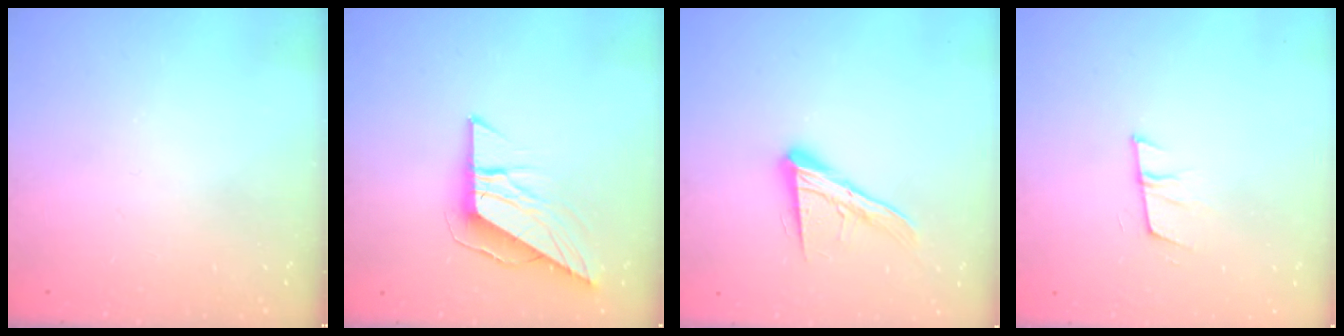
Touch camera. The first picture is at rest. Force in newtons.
{"total": 8.7, "press": 8.7, "slide": 0.7}
{"total": 14.2, "press": 14.1, "slide": 1.1}
{"total": 7.9, "press": 7.3, "slide": 3.0}